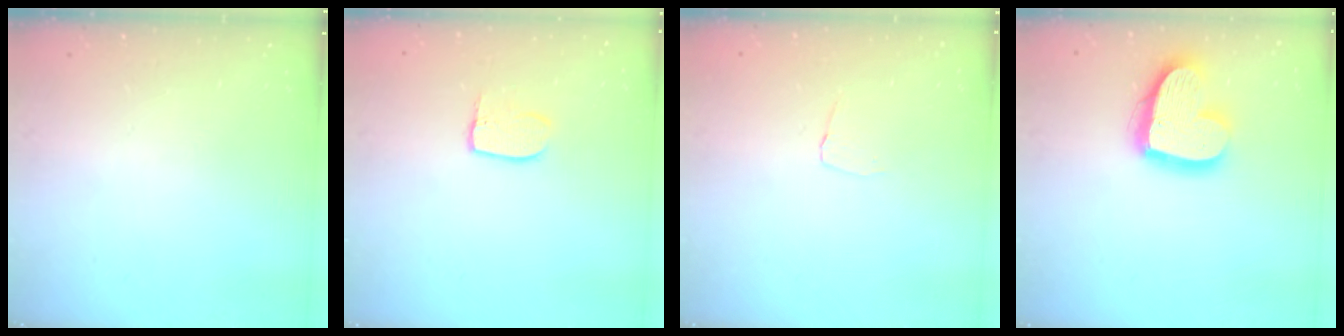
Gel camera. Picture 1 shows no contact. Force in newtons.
{"total": 6.8, "press": 6.8, "slide": 0.1}
{"total": 3.5, "press": 3.4, "slide": 0.2}
{"total": 18.3, "press": 18.3, "slide": 1.6}